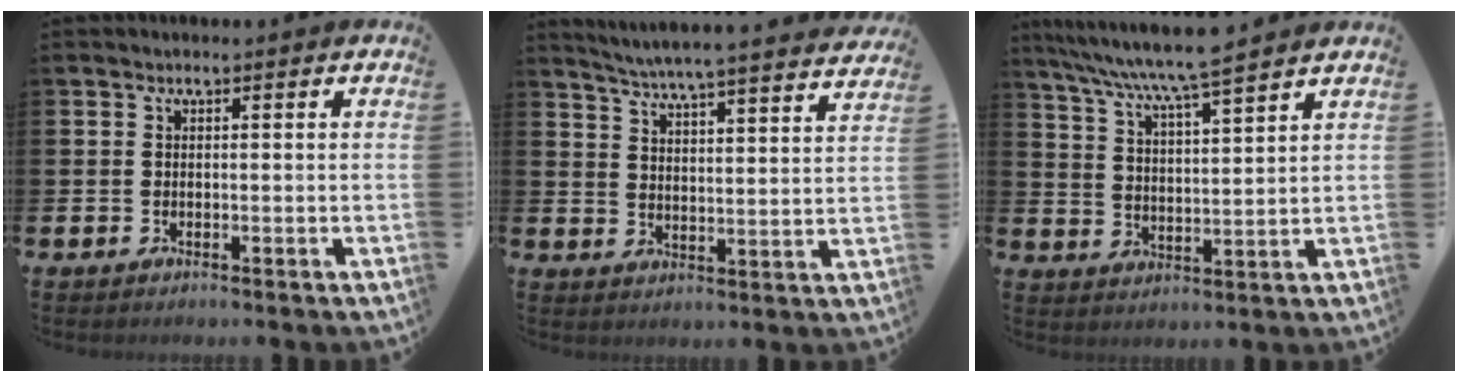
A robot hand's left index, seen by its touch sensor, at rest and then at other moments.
{"total": 6.0, "force": [5.8, -0.4, 1.5], "torque": [-0.054, -0.044, 0.101]}
{"total": 8.0, "force": [7.6, 0.0, 2.5], "torque": [-0.081, -0.043, 0.134]}